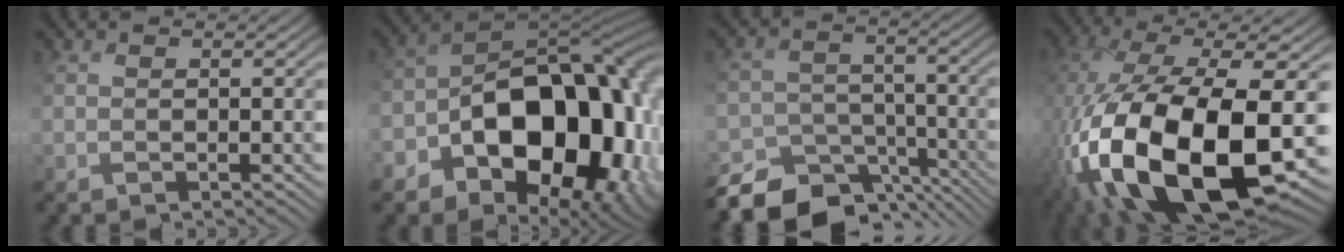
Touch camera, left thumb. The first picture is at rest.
{"total": 19.6, "force": [-5.4, 13.3, 13.4], "torque": [-0.191, -0.028, -0.069]}
{"total": 12.3, "force": [-9.8, 6.5, 3.4], "torque": [-0.082, -0.021, -0.145]}
{"total": 19.5, "force": [-6.6, 8.8, 16.2], "torque": [-0.354, -0.058, -0.085]}